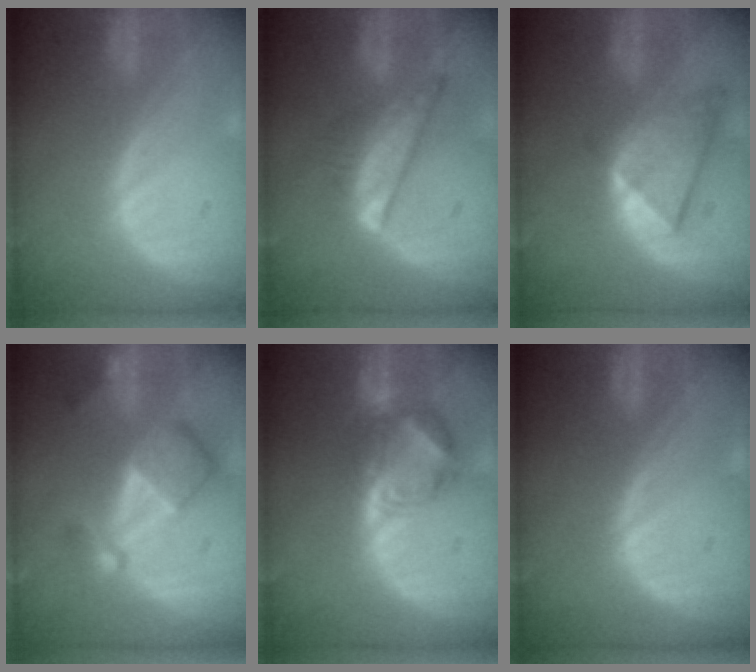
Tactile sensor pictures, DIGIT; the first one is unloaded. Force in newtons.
{"total": 7.5, "press": 6.5, "slide": 3.7}
{"total": 6.9, "press": 6.9, "slide": 1.0}
{"total": 7.9, "press": 6.8, "slide": 3.9}
{"total": 6.4, "press": 6.3, "slide": 0.9}
{"total": 0.0}